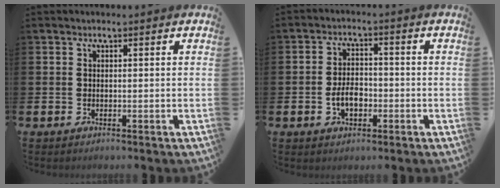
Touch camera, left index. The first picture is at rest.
{"total": 4.1, "force": [-1.3, 2.5, 3.0], "torque": [-0.043, 0.003, -0.027]}